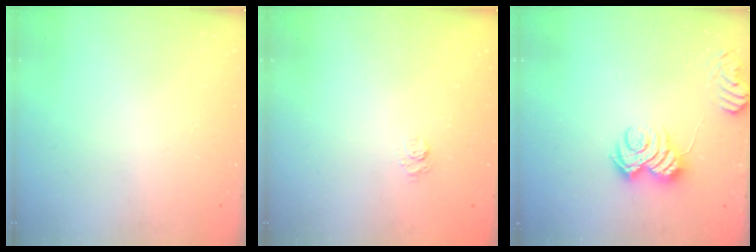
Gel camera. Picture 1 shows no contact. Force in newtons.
{"total": 3.2, "press": 2.9, "slide": 1.3}
{"total": 7.6, "press": 7.6, "slide": 0.7}